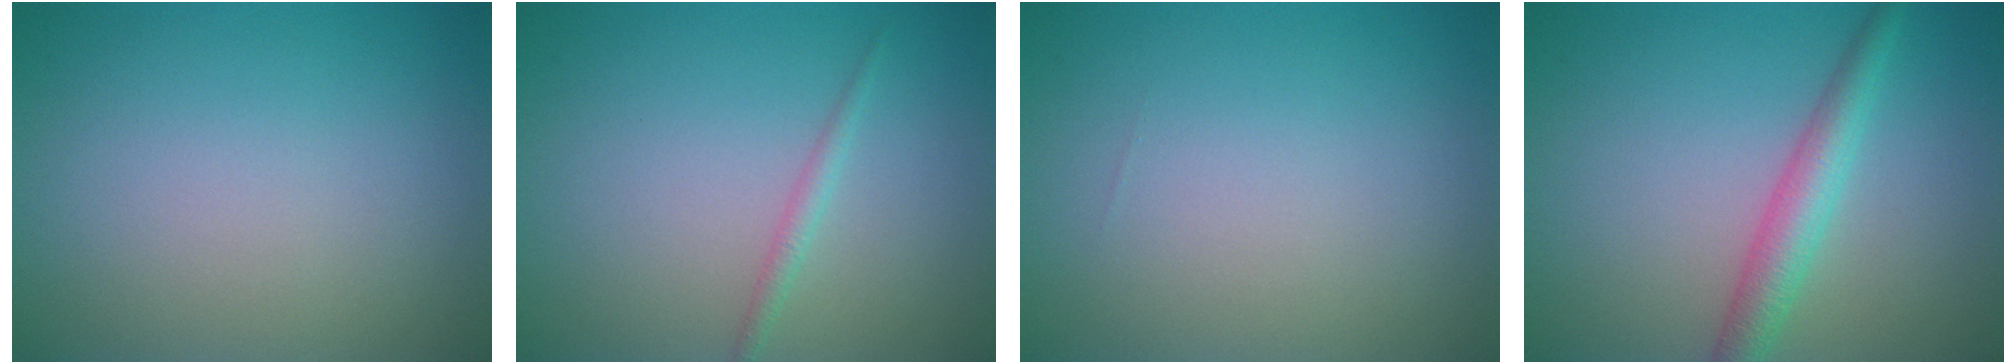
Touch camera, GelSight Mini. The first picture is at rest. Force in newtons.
{"total": 1.1, "press": 1.1, "slide": 0.0}
{"total": 0.0}
{"total": 3.4, "press": 3.4, "slide": 0.0}